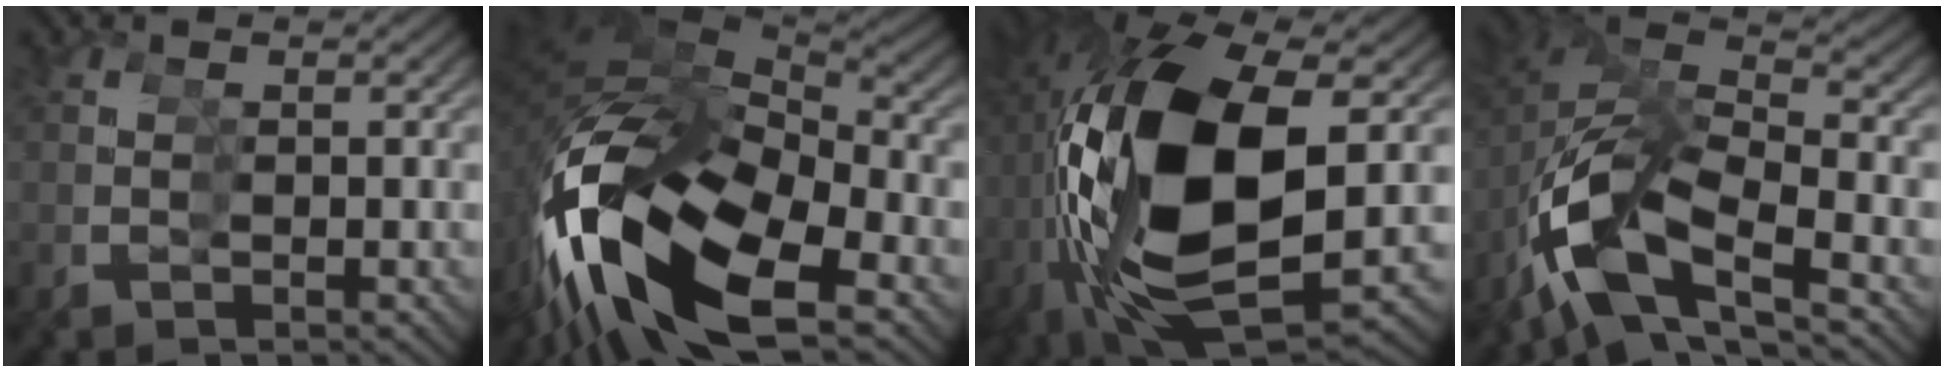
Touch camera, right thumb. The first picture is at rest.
{"total": 18.6, "force": [-0.6, 11.9, 14.3], "torque": [-0.319, -0.021, -0.002]}
{"total": 22.7, "force": [-0.2, 12.2, 19.2], "torque": [-0.380, -0.016, 0.019]}
{"total": 11.7, "force": [-2.2, 8.7, 7.4], "torque": [-0.205, -0.019, -0.028]}